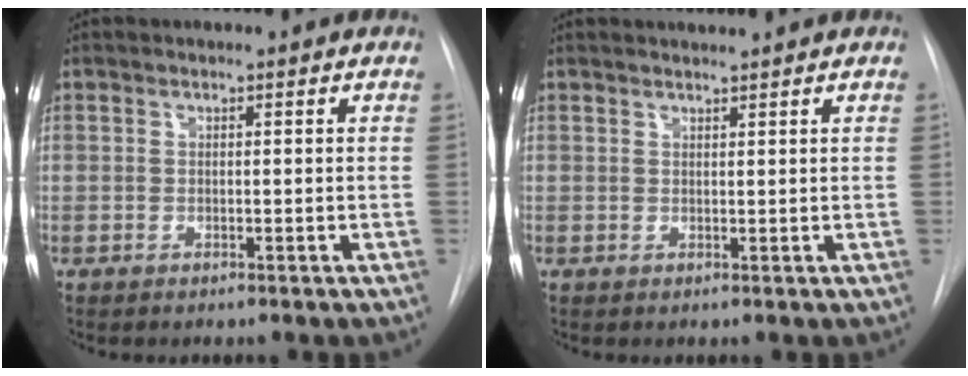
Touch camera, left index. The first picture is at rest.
{"total": 1.1, "force": [1.0, -0.4, 0.1], "torque": [0.000, 0.003, 0.022]}